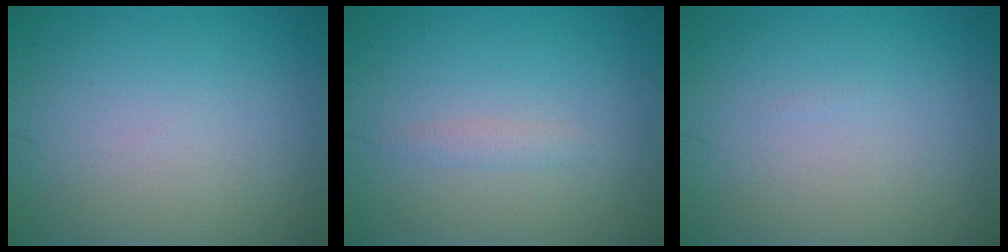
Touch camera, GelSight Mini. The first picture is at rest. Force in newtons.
{"total": 0.9, "press": 0.9, "slide": 0.0}
{"total": 0.0}